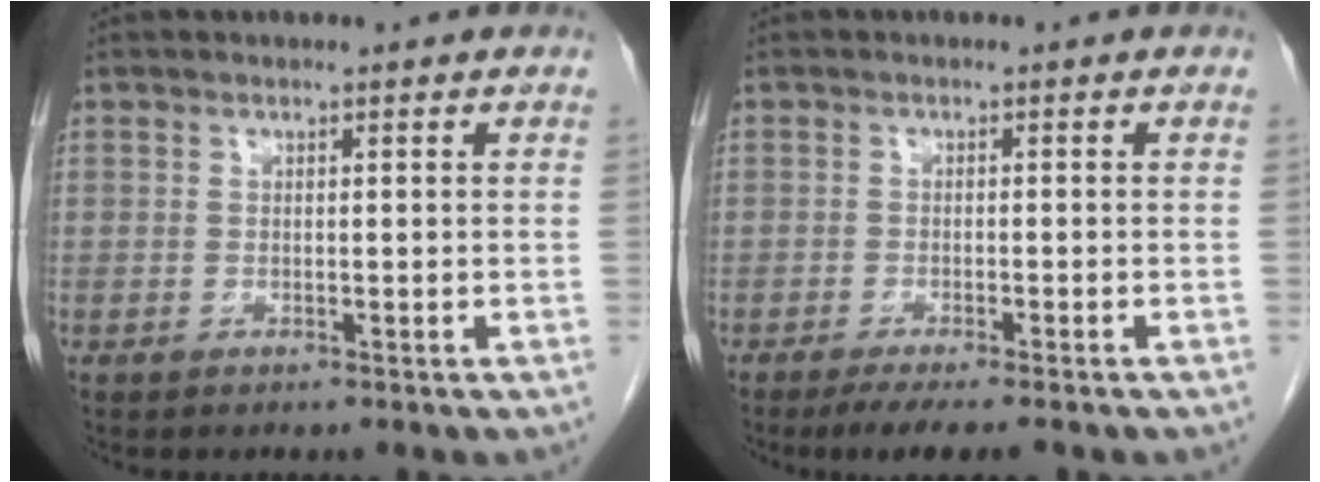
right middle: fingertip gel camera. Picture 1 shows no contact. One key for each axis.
{"total": 5.8, "fx": -4.6, "fy": 0.5, "fz": 3.5, "tx": -0.043, "ty": -0.011, "tz": -0.068}